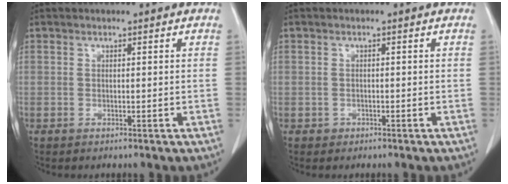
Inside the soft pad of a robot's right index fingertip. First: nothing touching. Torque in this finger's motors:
{"motor_torque": [-1.57, 0.57, -0.89, -0.21]}